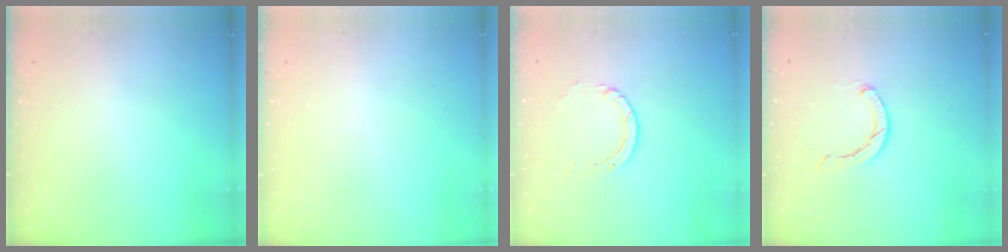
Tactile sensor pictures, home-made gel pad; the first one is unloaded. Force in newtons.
{"total": 0.0}
{"total": 3.8, "press": 3.7, "slide": 0.3}
{"total": 2.3, "press": 2.3, "slide": 0.3}